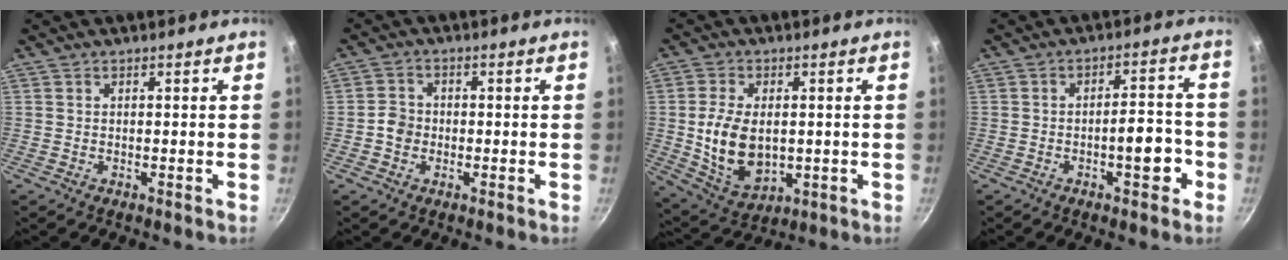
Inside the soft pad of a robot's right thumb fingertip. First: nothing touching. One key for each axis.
{"total": 3.2, "fx": -0.9, "fy": 2.8, "fz": 1.3, "tx": -0.009, "ty": 0.015, "tz": -0.021}
{"total": 12.1, "fx": 0.1, "fy": 7.8, "fz": 9.3, "tx": -0.160, "ty": -0.009, "tz": 0.020}
{"total": 7.2, "fx": -2.7, "fy": 2.9, "fz": 6.0, "tx": -0.054, "ty": 0.031, "tz": -0.036}